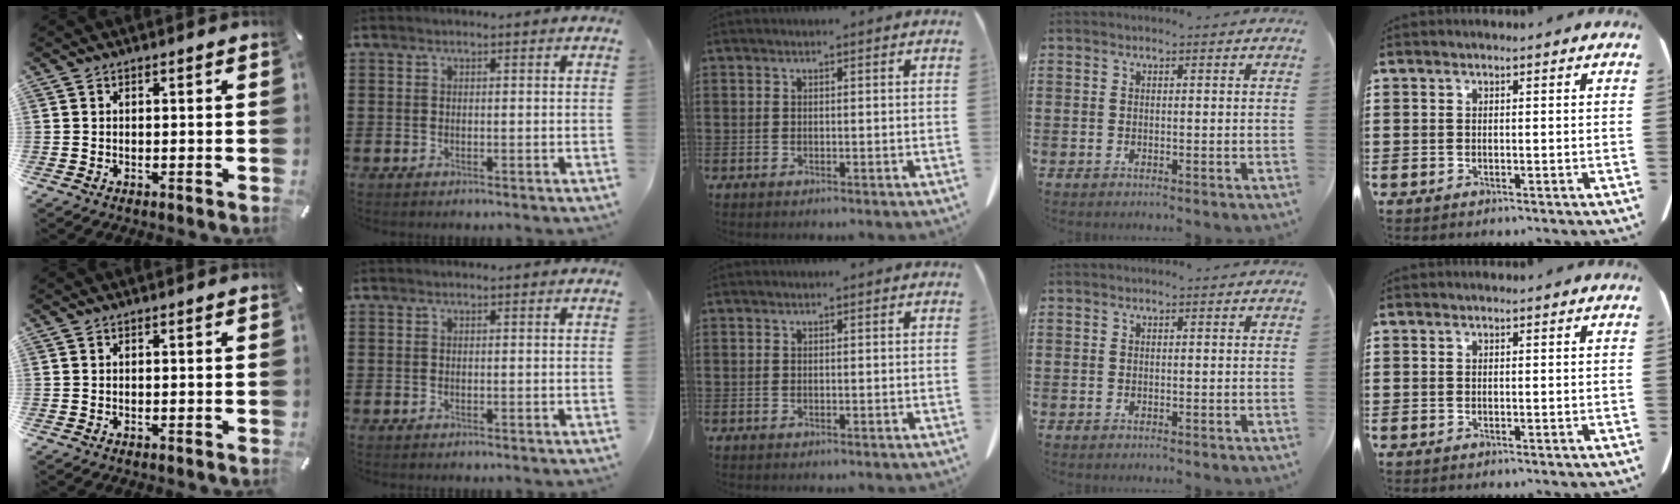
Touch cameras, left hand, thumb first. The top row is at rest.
{}